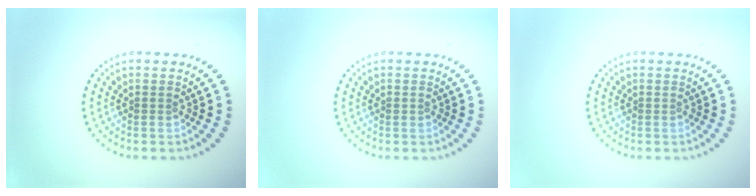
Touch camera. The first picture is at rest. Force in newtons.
{"total": 0.5, "press": 0.5, "slide": 0.0}
{"total": 0.0}